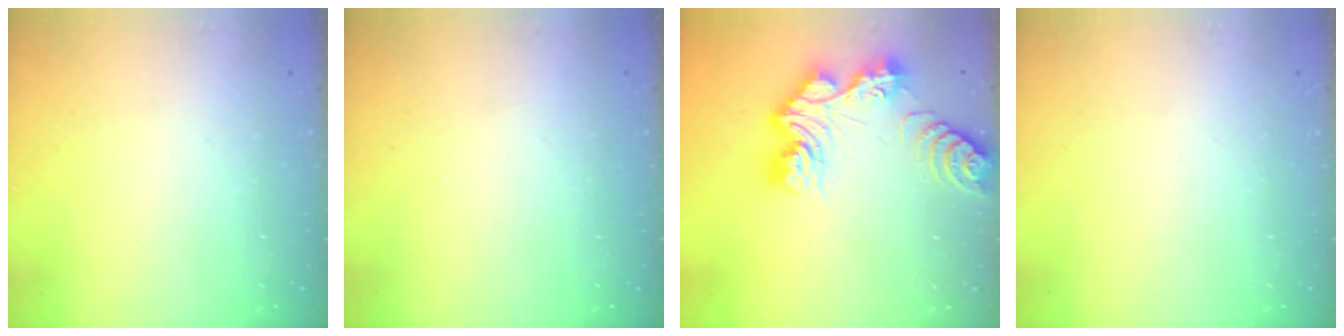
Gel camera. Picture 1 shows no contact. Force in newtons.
{"total": 3.3, "press": 3.3, "slide": 0.4}
{"total": 13.2, "press": 13.2, "slide": 1.2}
{"total": 0.0}